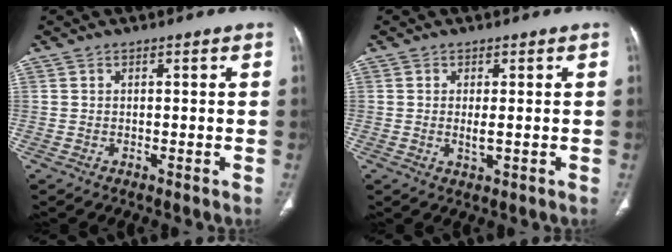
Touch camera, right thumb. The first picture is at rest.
{"total": 2.0, "force": [-0.1, 0.6, 1.9], "torque": [-0.043, -0.007, 0.002]}